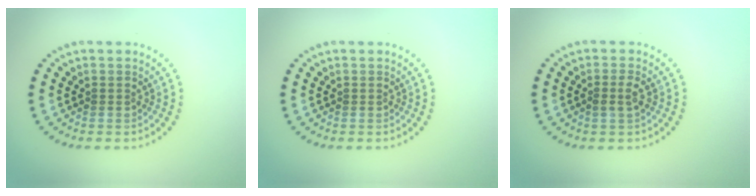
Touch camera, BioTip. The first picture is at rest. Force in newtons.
{"total": 0.0}
{"total": 1.3, "press": 1.2, "slide": 0.4}